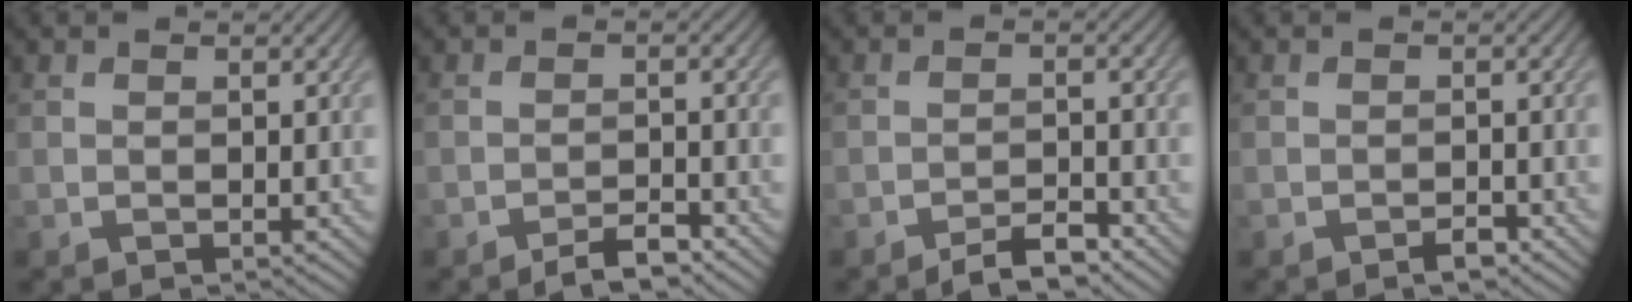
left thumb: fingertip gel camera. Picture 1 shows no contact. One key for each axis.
{"total": 3.2, "fx": -2.6, "fy": 0.5, "fz": 1.8, "tx": -0.028, "ty": 0.008, "tz": -0.046}
{"total": 3.7, "fx": -3.0, "fy": 0.7, "fz": 2.0, "tx": -0.032, "ty": 0.008, "tz": -0.053}
{"total": 1.4, "fx": -1.0, "fy": 0.5, "fz": 0.8, "tx": -0.010, "ty": 0.000, "tz": -0.018}